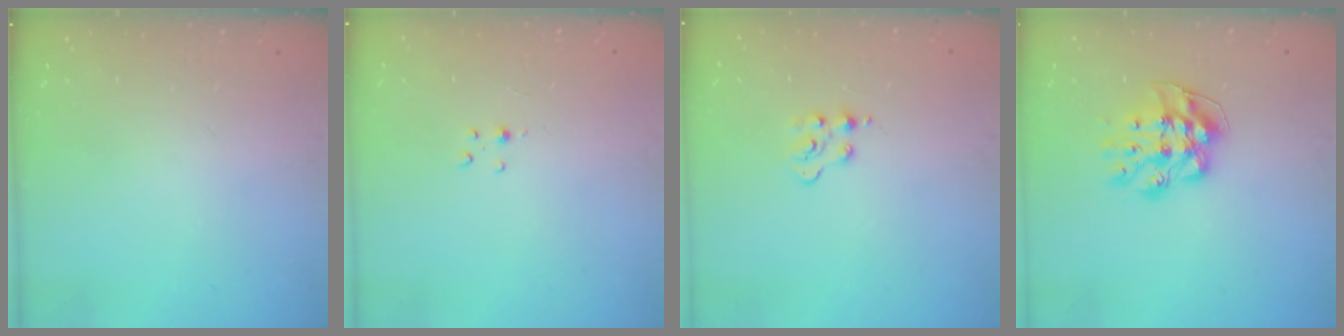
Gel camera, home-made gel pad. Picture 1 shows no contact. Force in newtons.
{"total": 2.5, "press": 2.5, "slide": 0.3}
{"total": 2.2, "press": 2.2, "slide": 0.5}
{"total": 10.3, "press": 10.3, "slide": 1.0}